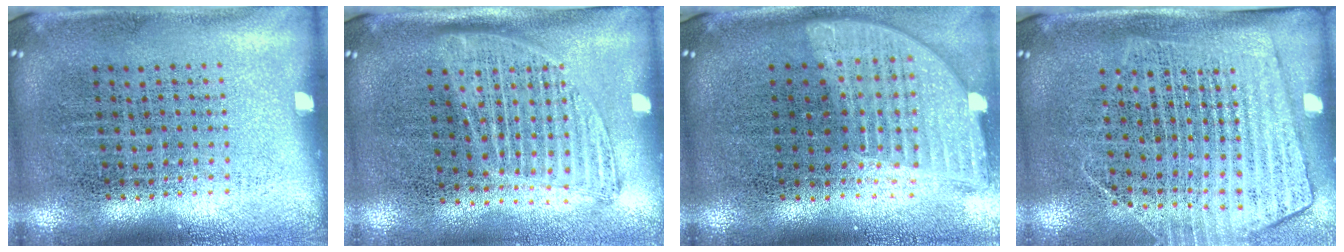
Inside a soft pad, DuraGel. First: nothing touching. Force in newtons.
{"total": 1.3, "press": 1.1, "slide": 0.7}
{"total": 1.9, "press": 1.5, "slide": 1.2}
{"total": 1.8, "press": 1.5, "slide": 0.9}